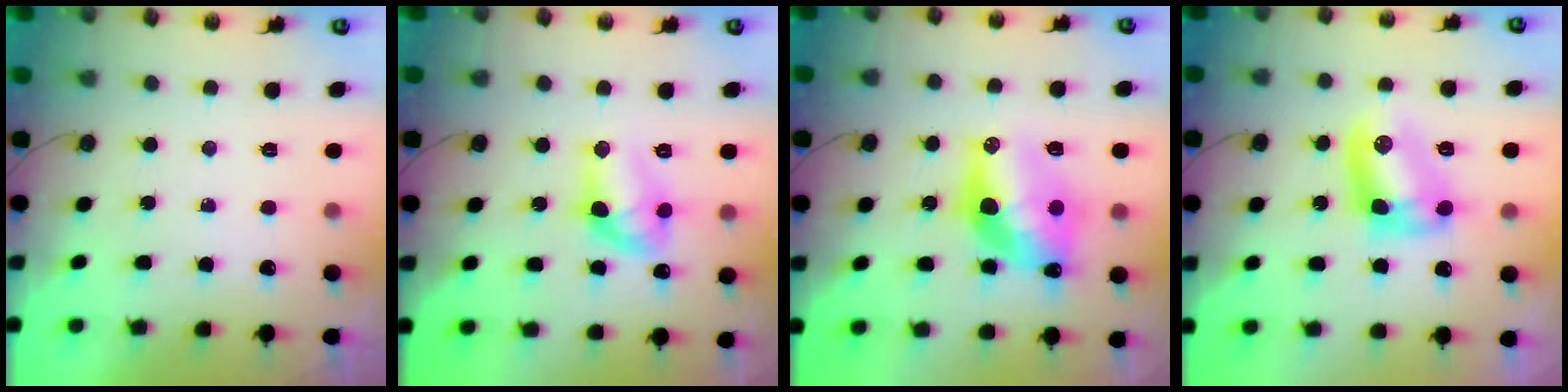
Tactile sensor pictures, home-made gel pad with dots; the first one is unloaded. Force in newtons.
{"total": 11.8, "press": 11.7, "slide": 1.0}
{"total": 14.3, "press": 14.3, "slide": 0.8}
{"total": 9.0, "press": 9.0, "slide": 0.3}